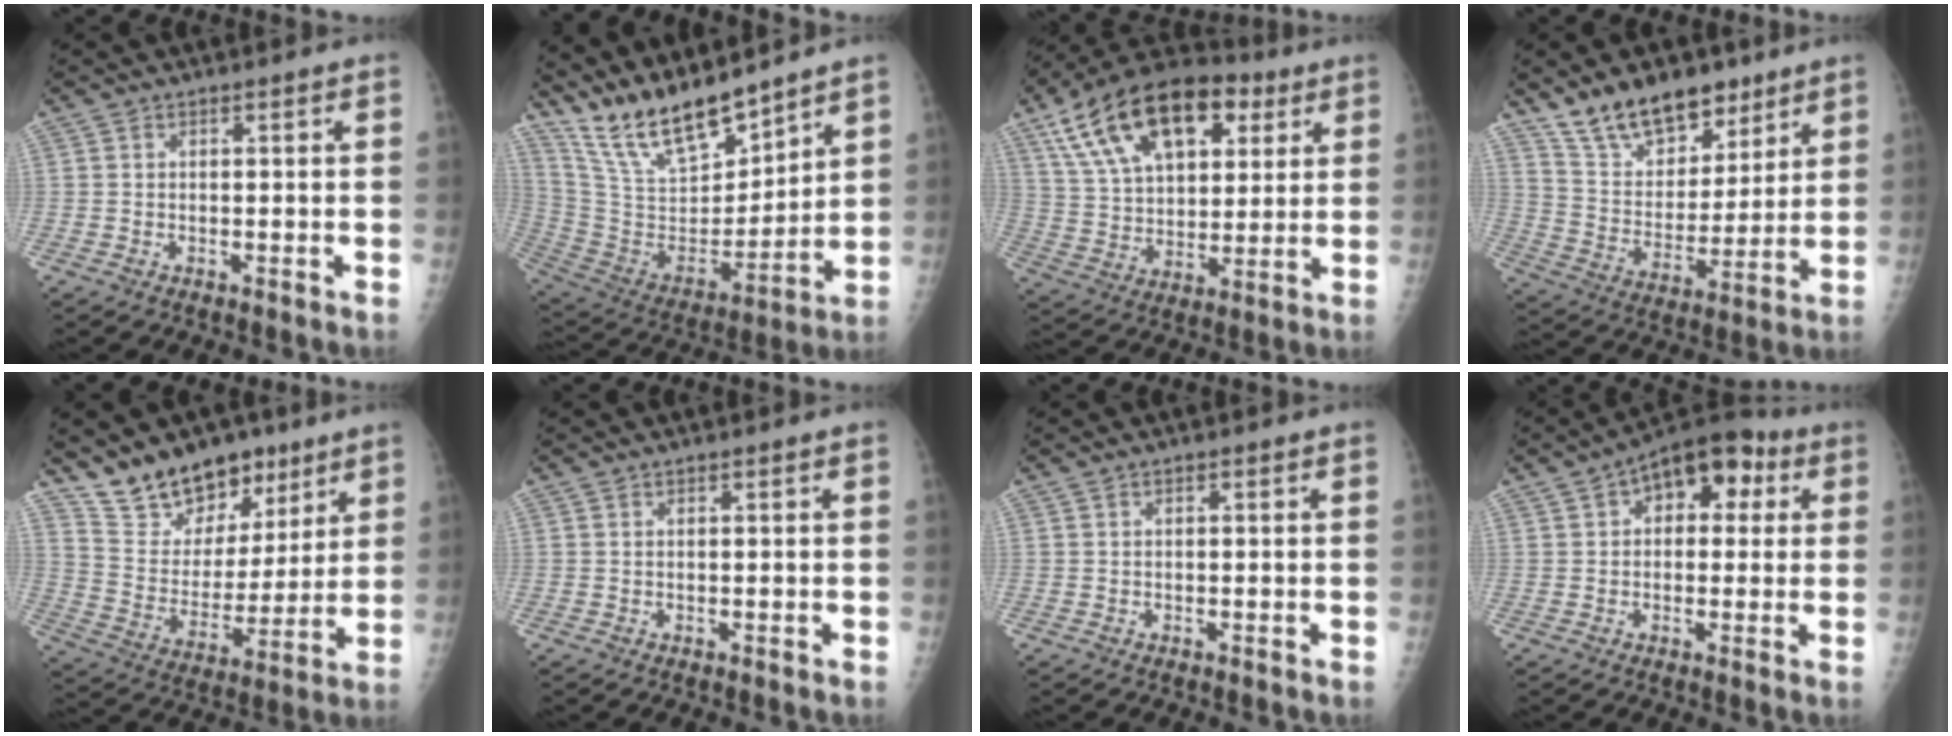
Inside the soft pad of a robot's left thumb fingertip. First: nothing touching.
{"total": 17.3, "force": [14.9, 4.6, 7.6], "torque": [-0.113, -0.081, 0.293]}
{"total": 23.5, "force": [10.8, 13.2, 16.3], "torque": [-0.263, 0.001, 0.184]}
{"total": 15.2, "force": [11.3, 8.3, 5.8], "torque": [-0.047, -0.070, 0.207]}
{"total": 15.2, "force": [11.4, 8.7, 5.0], "torque": [-0.034, -0.074, 0.208]}
{"total": 0.0}
{"total": 0.0}
{"total": 12.0, "force": [4.0, 7.2, 8.7], "torque": [-0.079, 0.024, 0.049]}